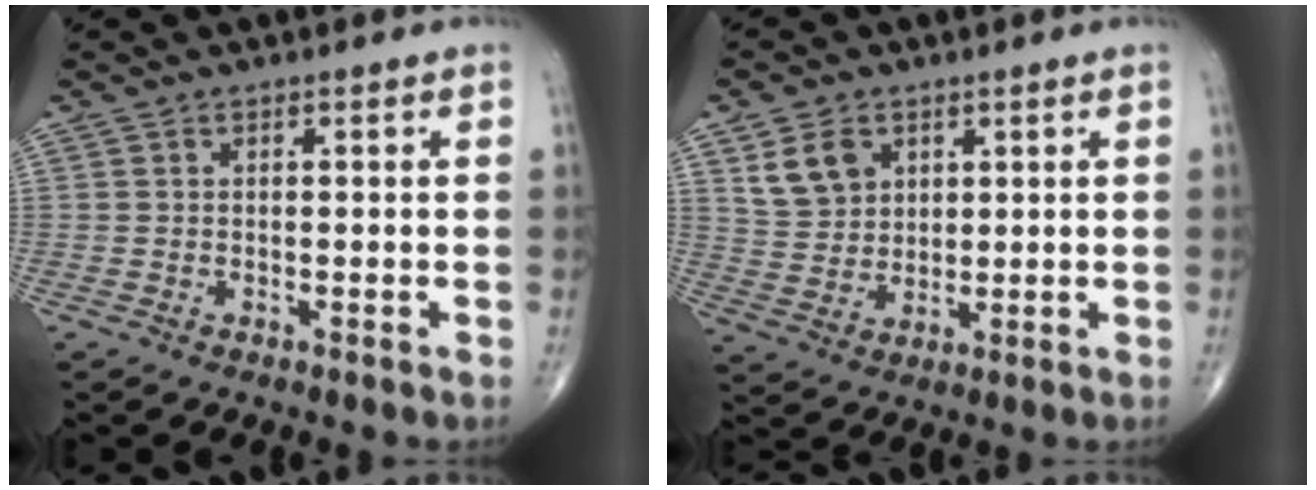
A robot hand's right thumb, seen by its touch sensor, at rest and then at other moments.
{"total": 7.3, "force": [3.4, 5.5, 3.4], "torque": [-0.046, -0.014, 0.072]}